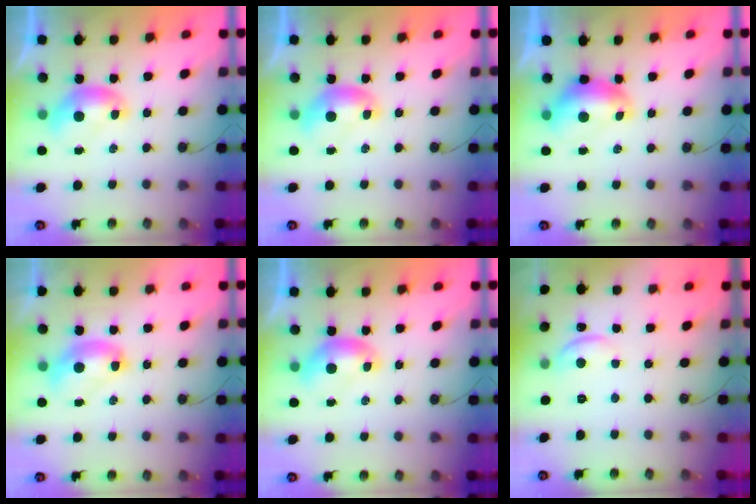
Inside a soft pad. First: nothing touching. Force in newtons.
{"total": 0.0}
{"total": 1.1, "press": 1.0, "slide": 0.4}
{"total": 2.7, "press": 2.7, "slide": 0.1}
{"total": 0.0}
{"total": 4.5, "press": 4.4, "slide": 0.7}